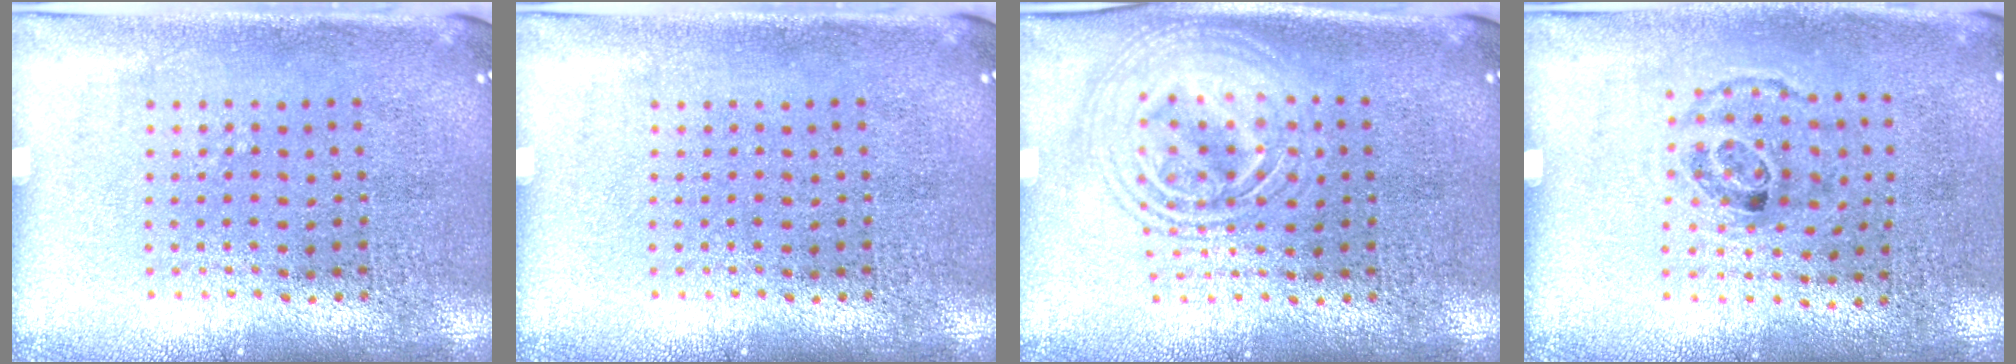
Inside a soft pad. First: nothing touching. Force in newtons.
{"total": 0.0}
{"total": 1.9, "press": 1.9, "slide": 0.3}
{"total": 1.0, "press": 0.7, "slide": 0.7}